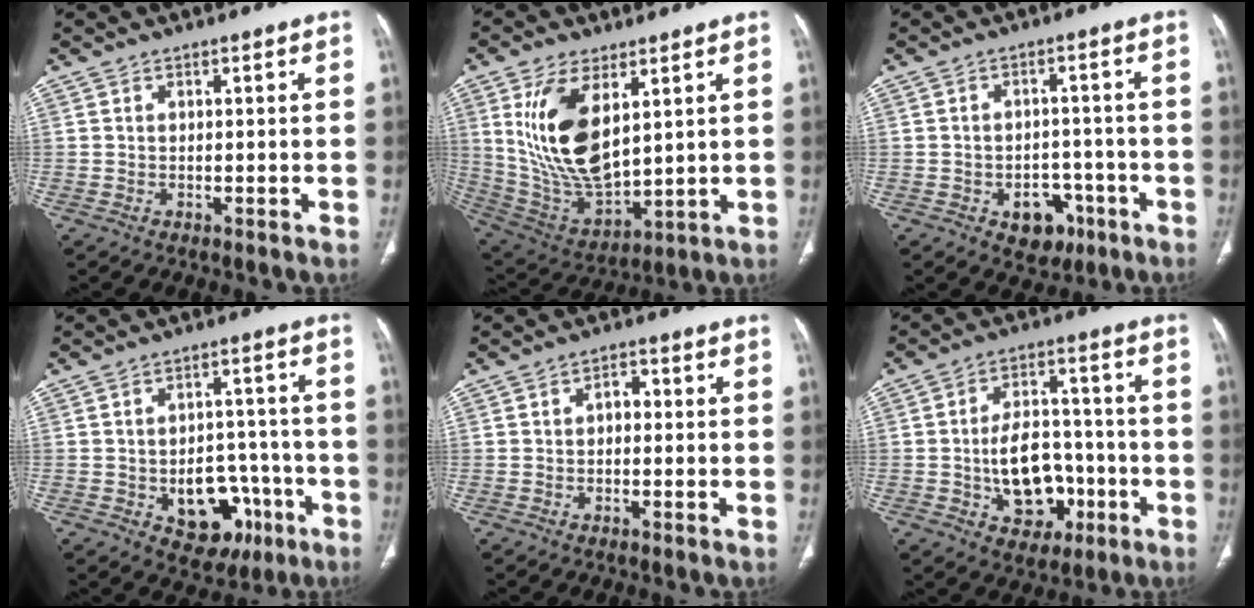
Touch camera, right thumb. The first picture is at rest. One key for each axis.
{"total": 17.4, "fx": 5.5, "fy": 8.7, "fz": 14.0, "tx": -0.257, "ty": -0.025, "tz": 0.125}
{"total": 7.4, "fx": -3.4, "fy": 5.4, "fz": 3.8, "tx": -0.019, "ty": 0.029, "tz": -0.039}
{"total": 12.7, "fx": -4.9, "fy": 8.6, "fz": 7.9, "tx": -0.064, "ty": 0.041, "tz": -0.055}
{"total": 2.7, "fx": -0.2, "fy": 1.9, "fz": 1.9, "tx": -0.013, "ty": 0.009, "tz": -0.010}
{"total": 13.2, "fx": -3.4, "fy": 9.2, "fz": 8.9, "tx": -0.105, "ty": 0.038, "tz": -0.043}